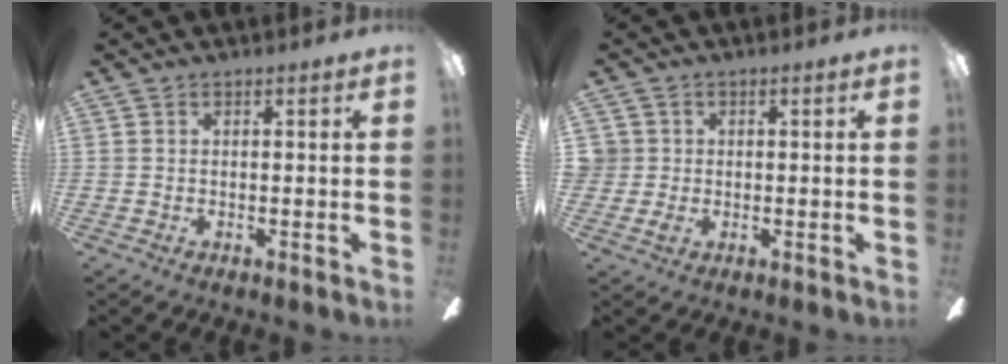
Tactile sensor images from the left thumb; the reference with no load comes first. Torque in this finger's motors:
{"motor_torque": [0.00, 0.00, 0.14, -0.09, 0.00]}